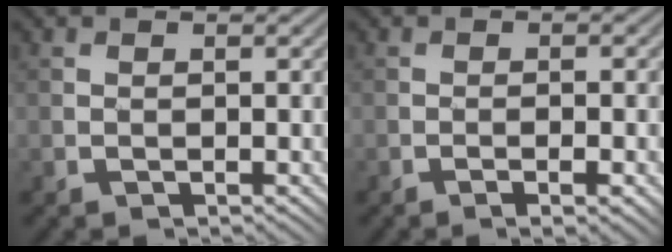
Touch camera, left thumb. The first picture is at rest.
{"total": 3.0, "force": [-1.5, 0.3, 2.6], "torque": [-0.037, 0.007, -0.018]}